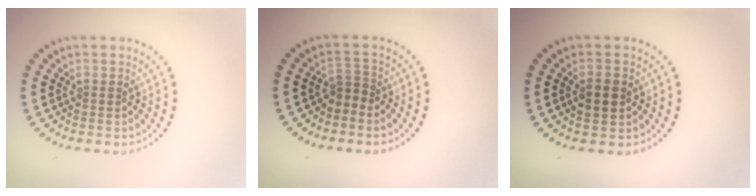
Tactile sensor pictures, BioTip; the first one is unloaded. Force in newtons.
{"total": 1.5, "press": 1.0, "slide": 1.2}
{"total": 2.3, "press": 2.3, "slide": 0.2}